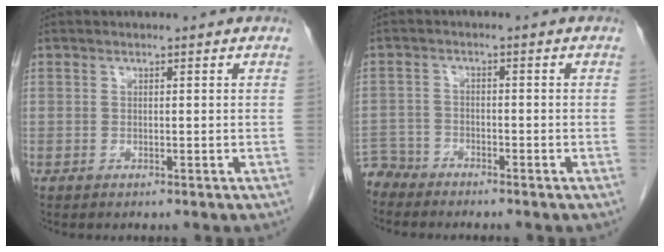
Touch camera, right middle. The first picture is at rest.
{"total": 4.4, "force": [-4.2, 1.1, -0.7], "torque": [0.018, -0.008, -0.084]}